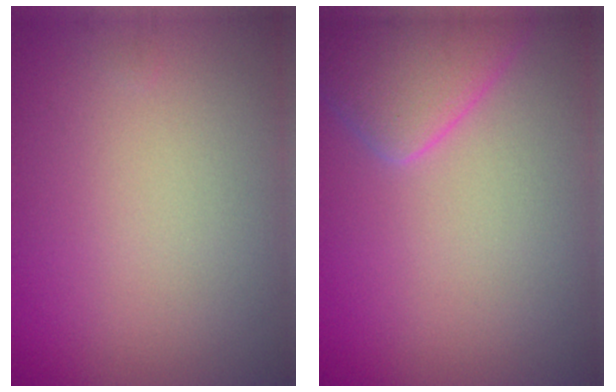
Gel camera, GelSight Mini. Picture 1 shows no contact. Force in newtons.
{"total": 4.5, "press": 4.4, "slide": 0.3}